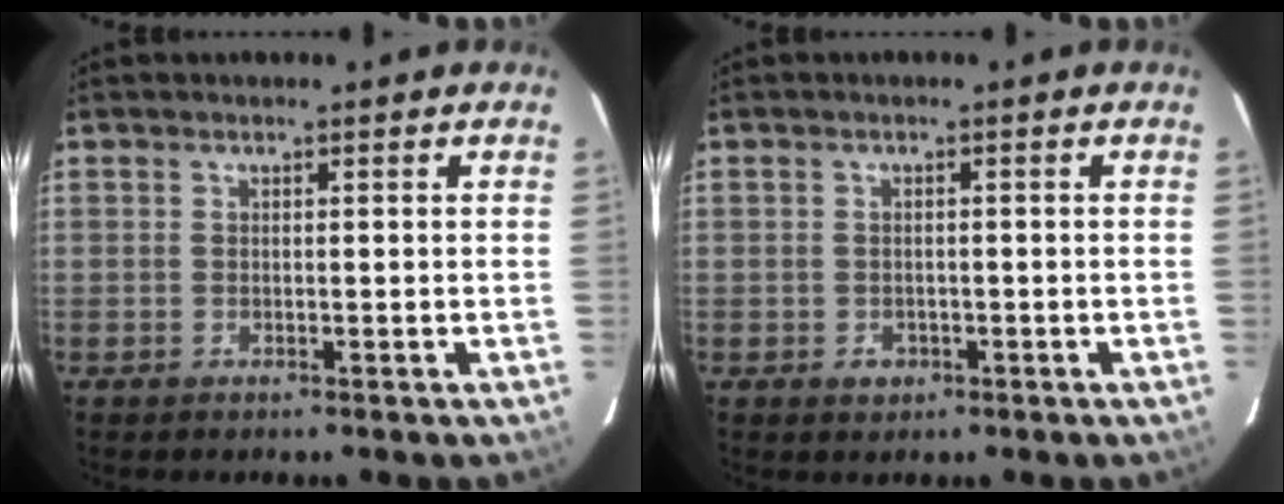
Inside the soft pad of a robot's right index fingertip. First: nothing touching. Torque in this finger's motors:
{"motor_torque": [-0.03, -0.02, -0.05, -0.05]}